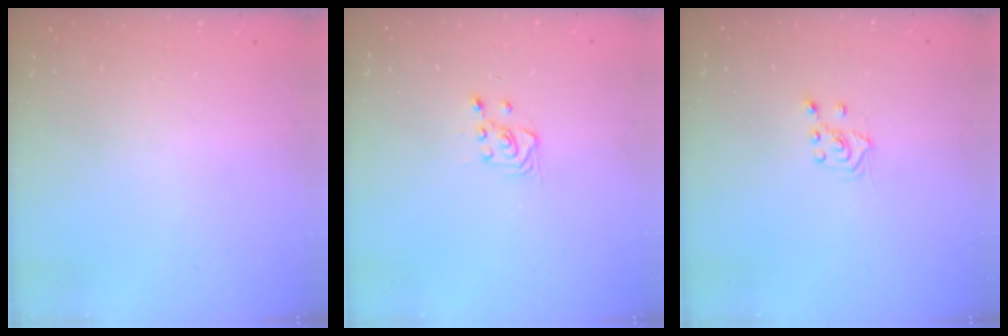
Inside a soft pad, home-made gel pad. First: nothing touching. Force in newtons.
{"total": 3.0, "press": 2.8, "slide": 1.0}
{"total": 3.0, "press": 2.9, "slide": 0.7}